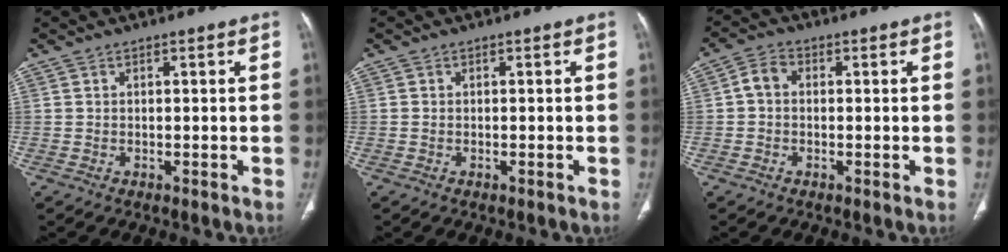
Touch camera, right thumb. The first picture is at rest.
{"total": 0.0}
{"total": 3.3, "force": [0.0, 2.5, 2.2], "torque": [-0.037, 0.010, -0.009]}